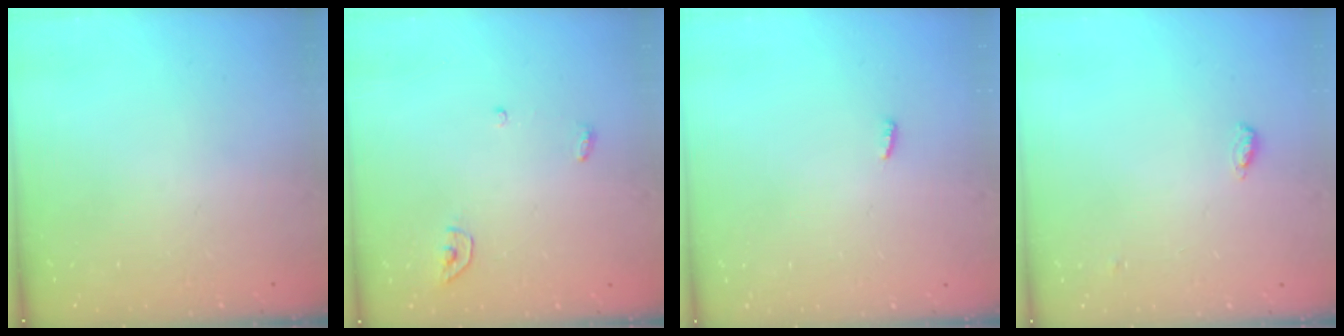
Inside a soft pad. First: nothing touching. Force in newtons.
{"total": 3.7, "press": 3.7, "slide": 0.3}
{"total": 3.0, "press": 2.9, "slide": 0.8}
{"total": 4.0, "press": 3.8, "slide": 1.1}